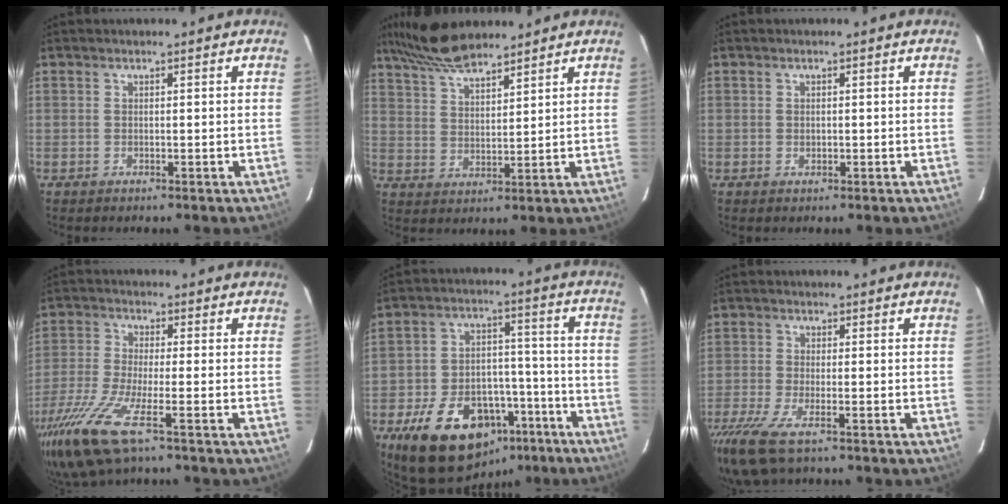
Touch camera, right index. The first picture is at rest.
{"total": 10.1, "force": [8.6, 2.3, 4.7], "torque": [-0.098, 0.022, 0.165]}
{"total": 0.7, "force": [0.0, 0.6, 0.3], "torque": [-0.001, 0.001, 0.002]}
{"total": 14.8, "force": [-9.2, 2.5, 11.3], "torque": [-0.250, -0.052, -0.177]}
{"total": 20.6, "force": [-12.8, 12.1, 10.7], "torque": [-0.216, 0.030, -0.175]}
{"total": 10.8, "force": [-7.7, 2.1, 7.4], "torque": [-0.175, -0.050, -0.145]}